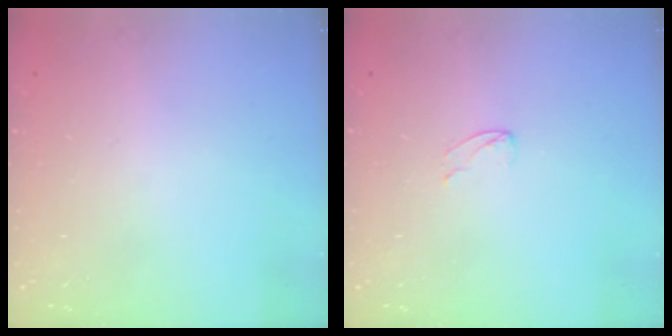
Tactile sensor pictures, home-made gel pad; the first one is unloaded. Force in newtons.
{"total": 3.6, "press": 3.6, "slide": 0.2}